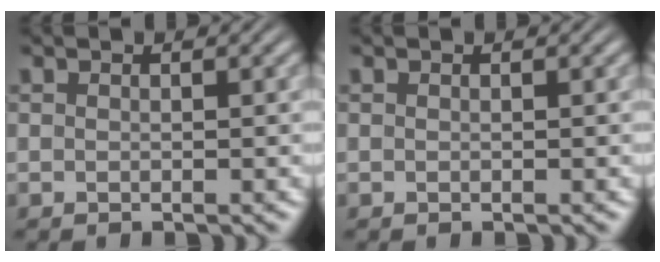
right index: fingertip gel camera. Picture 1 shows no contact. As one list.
[{"total": 0.0}]